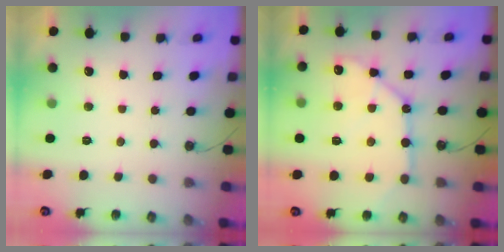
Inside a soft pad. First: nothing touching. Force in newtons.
{"total": 11.5, "press": 11.5, "slide": 1.0}